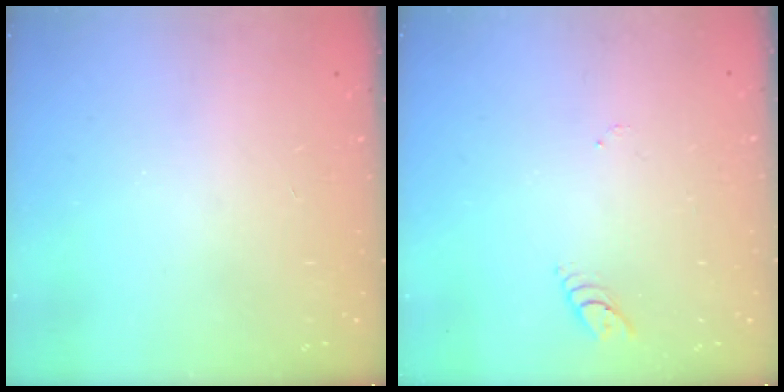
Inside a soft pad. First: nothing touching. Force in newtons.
{"total": 2.9, "press": 2.8, "slide": 0.3}